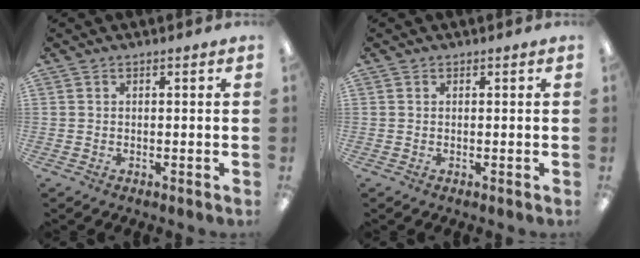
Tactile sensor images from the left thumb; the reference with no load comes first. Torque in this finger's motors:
{"motor_torque": [-0.11, 0.11, -0.14, 0.14, 0.00]}